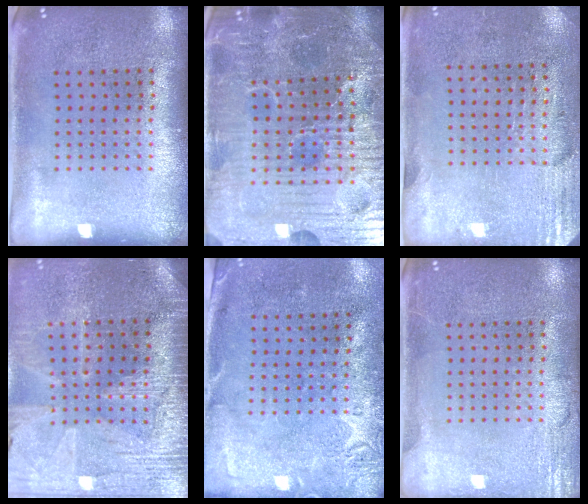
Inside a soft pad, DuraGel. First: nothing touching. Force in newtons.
{"total": 5.8, "press": 5.5, "slide": 1.8}
{"total": 2.8, "press": 2.4, "slide": 1.4}
{"total": 3.4, "press": 3.2, "slide": 1.0}
{"total": 2.8, "press": 2.1, "slide": 1.7}
{"total": 2.7, "press": 2.7, "slide": 0.3}